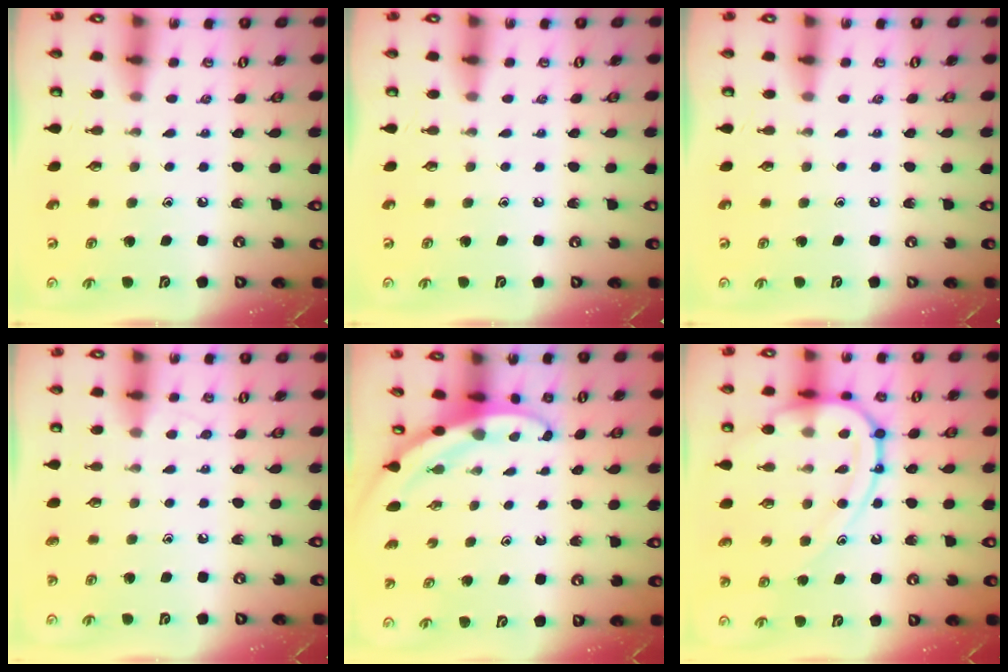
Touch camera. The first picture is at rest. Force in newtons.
{"total": 0.0}
{"total": 0.0}
{"total": 4.4, "press": 4.4, "slide": 0.5}
{"total": 3.3, "press": 3.3, "slide": 0.1}
{"total": 15.1, "press": 15.0, "slide": 1.6}